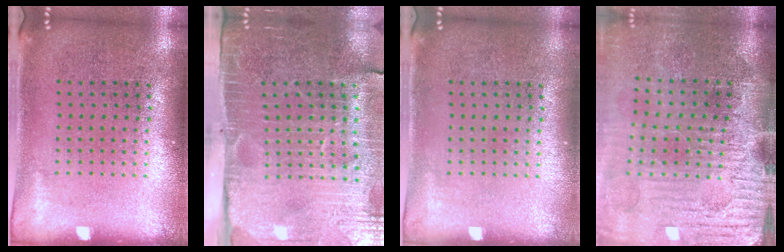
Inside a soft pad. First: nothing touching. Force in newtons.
{"total": 4.3, "press": 3.8, "slide": 1.8}
{"total": 0.0}
{"total": 4.2, "press": 3.7, "slide": 1.8}